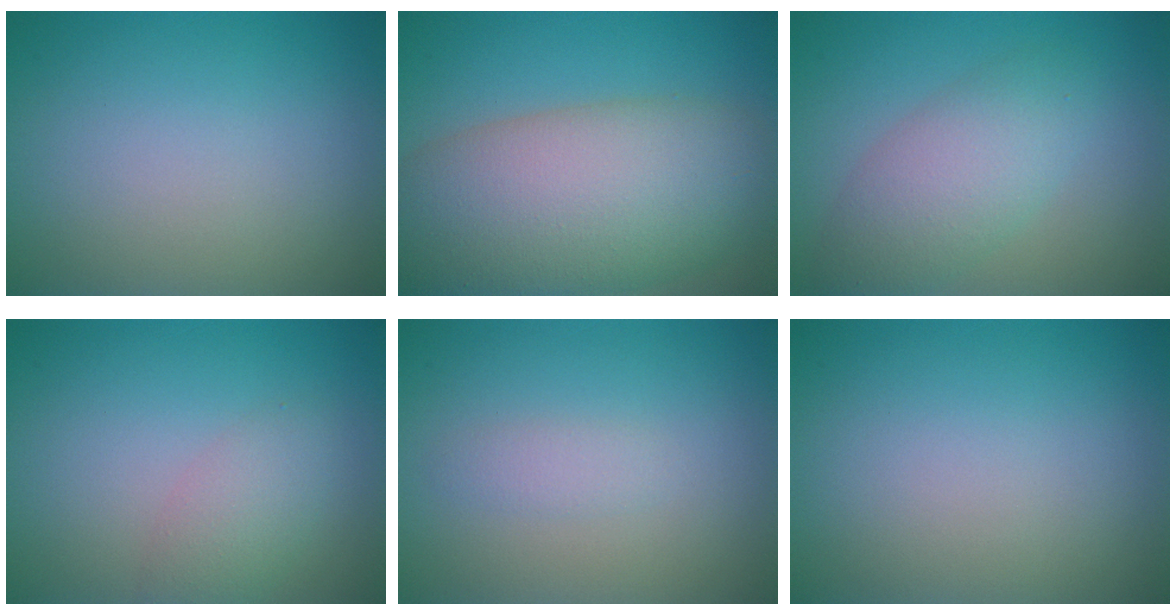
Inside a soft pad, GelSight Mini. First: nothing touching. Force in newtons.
{"total": 12.3, "press": 12.3, "slide": 0.7}
{"total": 4.6, "press": 4.6, "slide": 0.2}
{"total": 2.4, "press": 2.4, "slide": 0.1}
{"total": 1.1, "press": 1.1, "slide": 0.1}
{"total": 0.0}